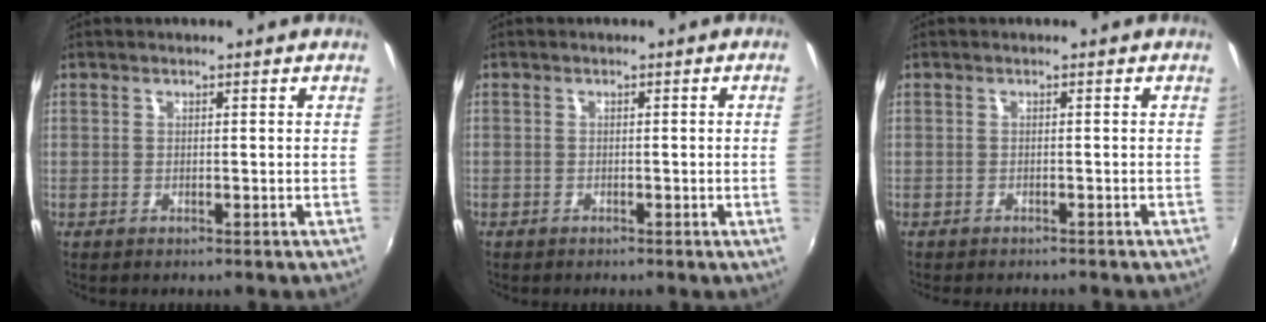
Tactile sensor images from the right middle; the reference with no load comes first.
{"total": 1.2, "force": [-0.2, -0.7, 0.9], "torque": [-0.012, -0.006, -0.003]}
{"total": 2.1, "force": [-1.9, 0.6, 0.6], "torque": [-0.018, -0.012, -0.030]}